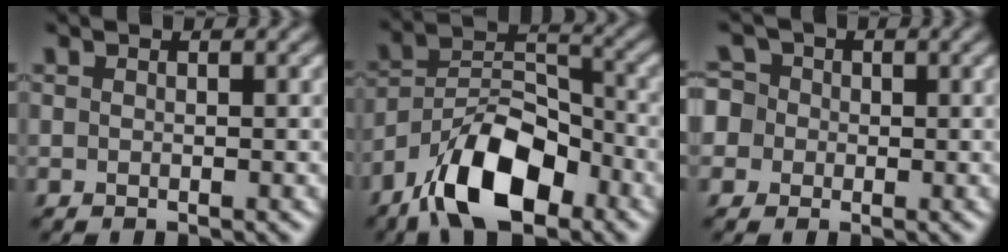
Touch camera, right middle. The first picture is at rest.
{"total": 9.8, "force": [-6.5, 4.2, 6.0], "torque": [-0.100, 0.010, -0.128]}
{"total": 5.0, "force": [0.5, 4.6, 1.9], "torque": [-0.034, 0.041, -0.023]}